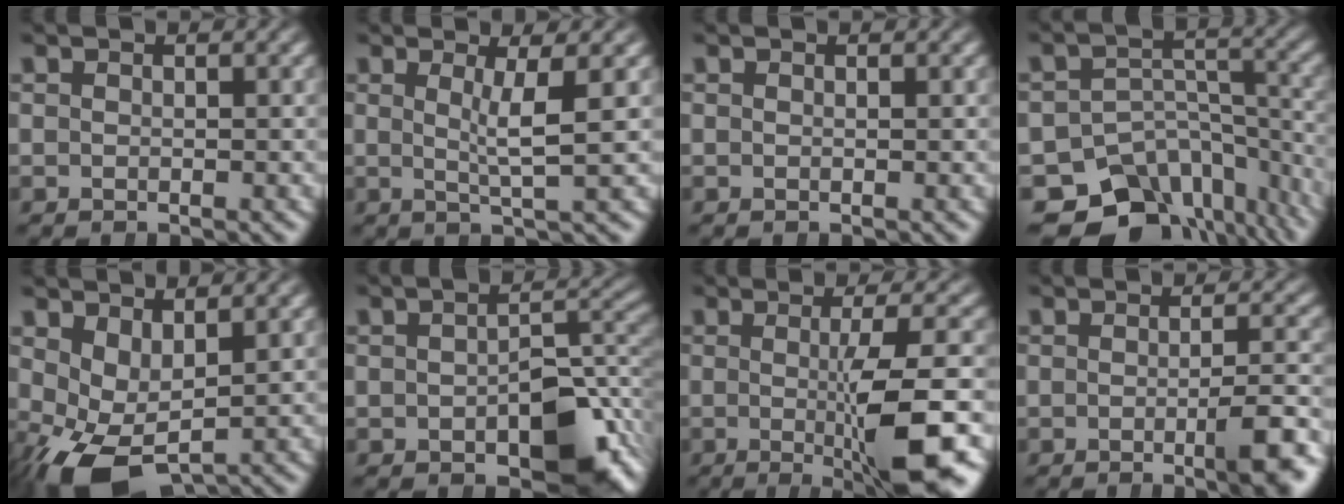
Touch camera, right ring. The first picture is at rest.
{"total": 2.8, "force": [0.9, -1.2, 2.3], "torque": [-0.033, -0.008, 0.022]}
{"total": 0.0}
{"total": 14.0, "force": [-9.3, 8.5, 6.1], "torque": [-0.074, -0.049, -0.129]}
{"total": 5.8, "force": [-2.4, 3.5, 4.0], "torque": [-0.091, -0.037, -0.022]}
{"total": 8.0, "force": [-2.8, 4.3, 6.2], "torque": [-0.053, -0.005, -0.034]}
{"total": 8.1, "force": [-1.5, 0.4, 7.9], "torque": [-0.101, -0.010, -0.014]}
{"total": 4.1, "force": [-1.6, 0.2, 3.7], "torque": [-0.035, 0.002, -0.030]}